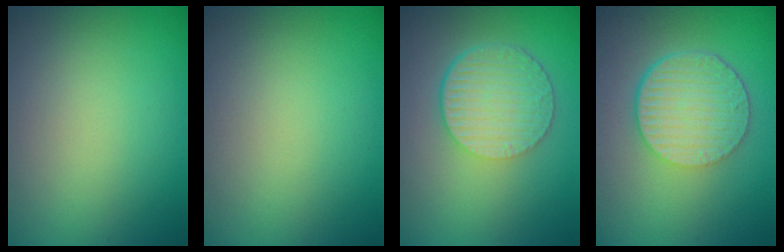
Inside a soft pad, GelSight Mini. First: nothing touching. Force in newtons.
{"total": 0.0}
{"total": 6.1, "press": 4.1, "slide": 4.5}
{"total": 6.6, "press": 4.4, "slide": 4.9}